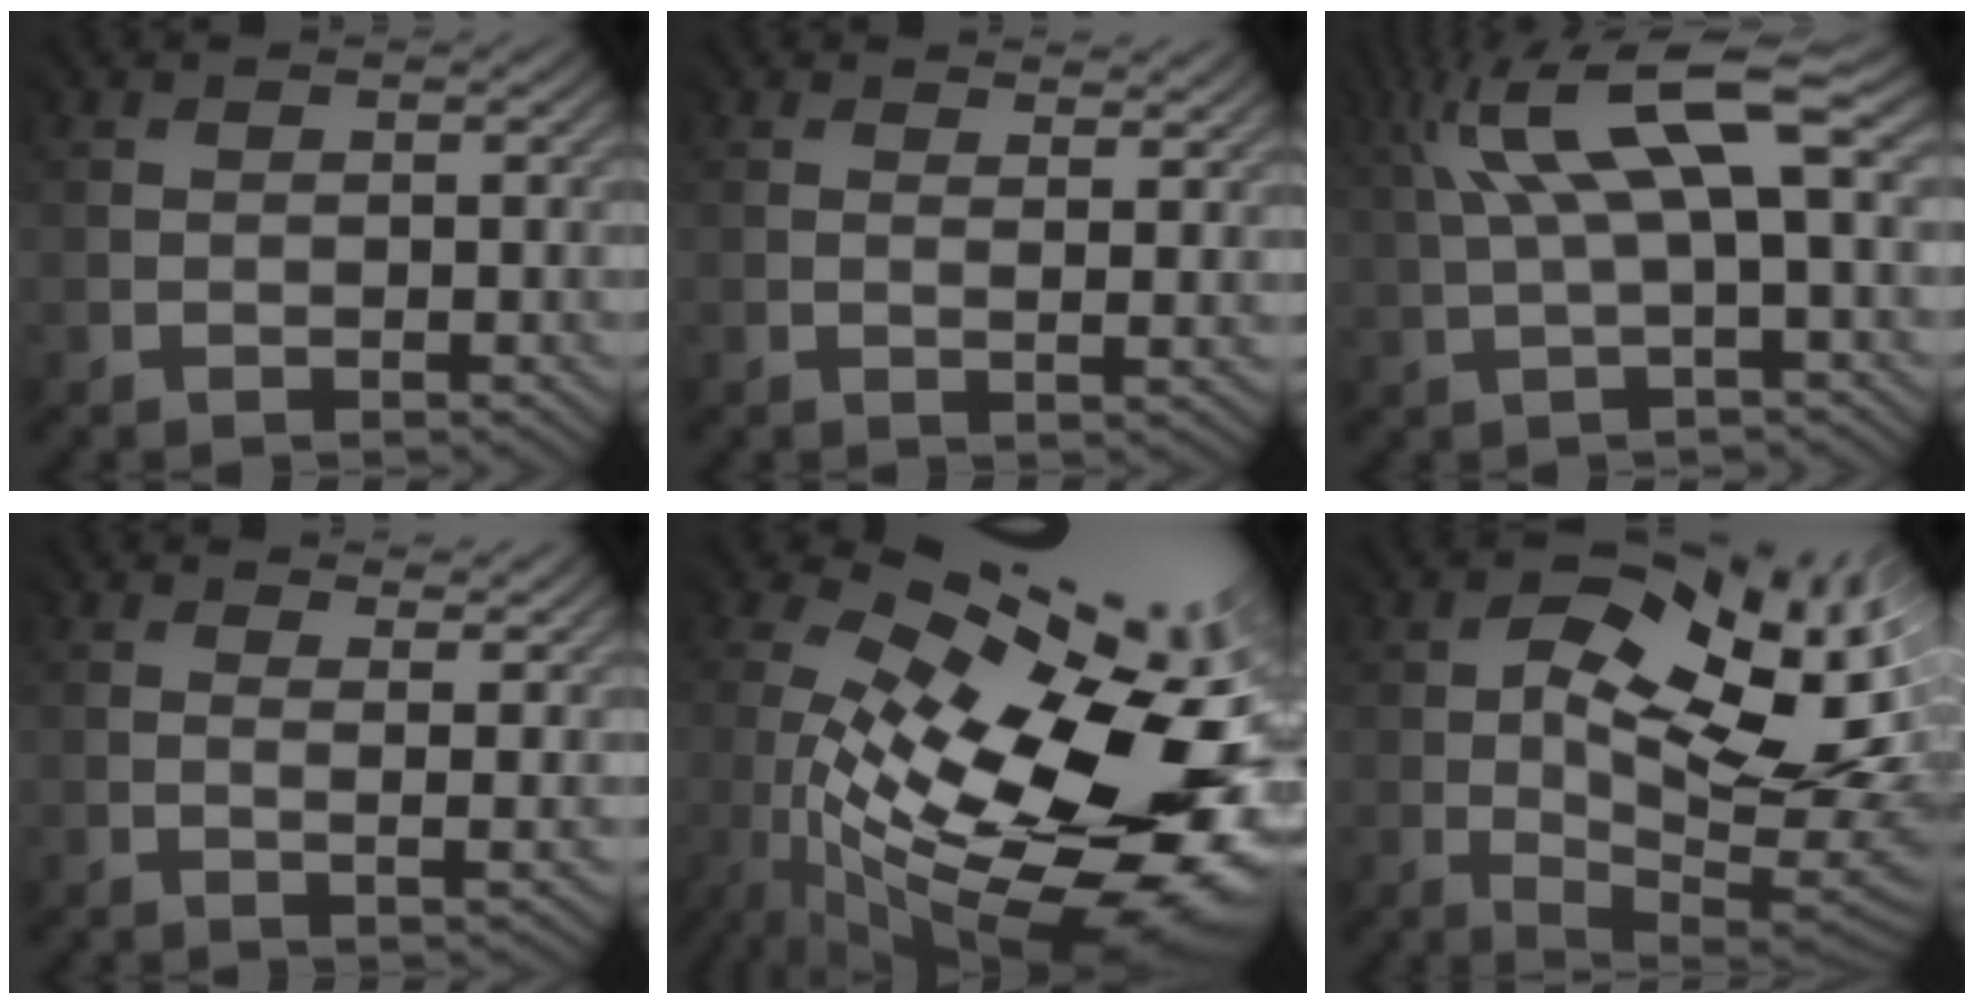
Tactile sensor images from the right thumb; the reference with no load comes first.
{"total": 4.2, "force": [2.8, 1.1, 2.9], "torque": [-0.039, 0.005, 0.036]}
{"total": 9.1, "force": [1.9, 1.7, 8.7], "torque": [-0.156, 0.025, 0.042]}
{"total": 5.4, "force": [3.4, 1.5, 3.8], "torque": [-0.052, 0.008, 0.043]}
{"total": 16.8, "force": [-2.7, 6.8, 15.2], "torque": [-0.235, -0.038, -0.027]}
{"total": 15.0, "force": [0.2, 6.8, 13.4], "torque": [-0.201, 0.000, 0.010]}